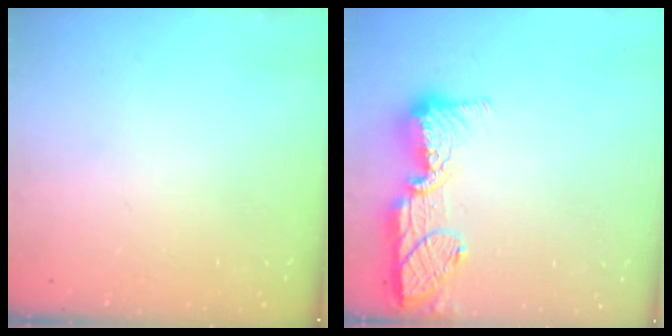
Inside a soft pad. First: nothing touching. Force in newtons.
{"total": 16.3, "press": 16.3, "slide": 1.3}